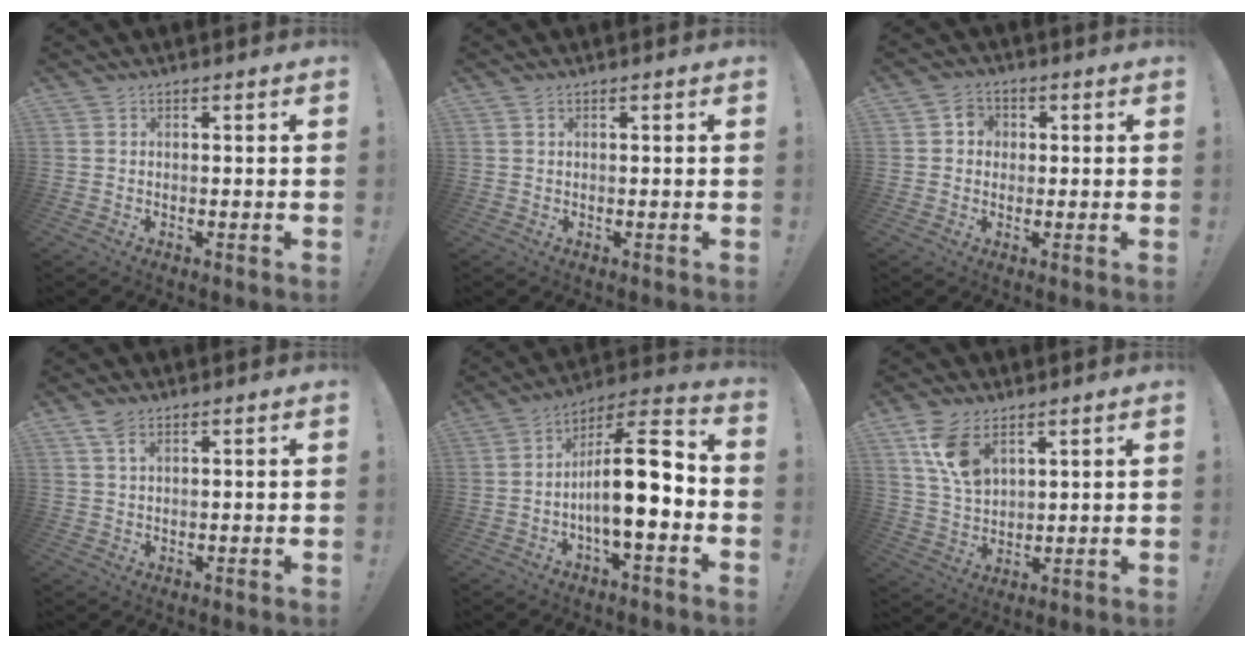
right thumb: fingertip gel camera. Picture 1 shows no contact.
{"total": 0.8, "force": [0.4, 0.1, 0.7], "torque": [-0.010, -0.001, 0.006]}
{"total": 4.4, "force": [0.3, 4.1, 1.7], "torque": [-0.030, 0.010, 0.006]}
{"total": 3.4, "force": [2.0, 1.2, 2.4], "torque": [-0.047, -0.003, 0.035]}
{"total": 16.1, "force": [-2.7, 5.3, 14.9], "torque": [-0.232, 0.014, -0.045]}
{"total": 10.7, "force": [6.0, 6.1, 6.3], "torque": [-0.112, -0.017, 0.117]}